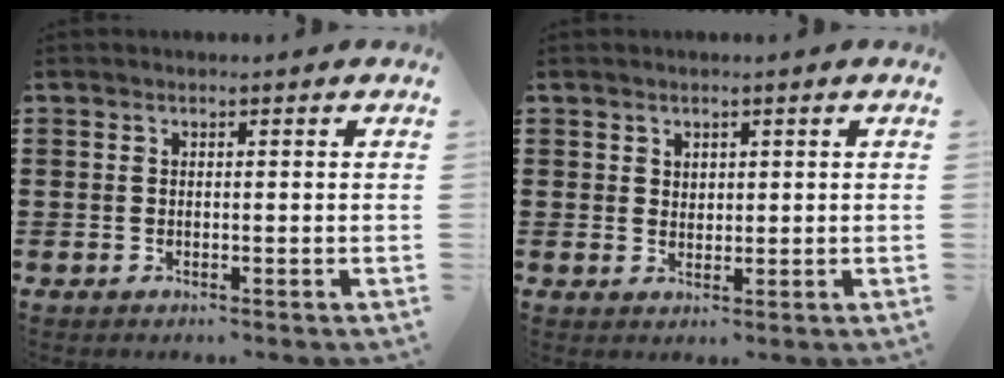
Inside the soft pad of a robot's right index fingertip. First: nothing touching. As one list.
[{"total": 1.6, "force": [1.1, 1.2, 0.2], "torque": [-0.007, 0.005, 0.022]}]